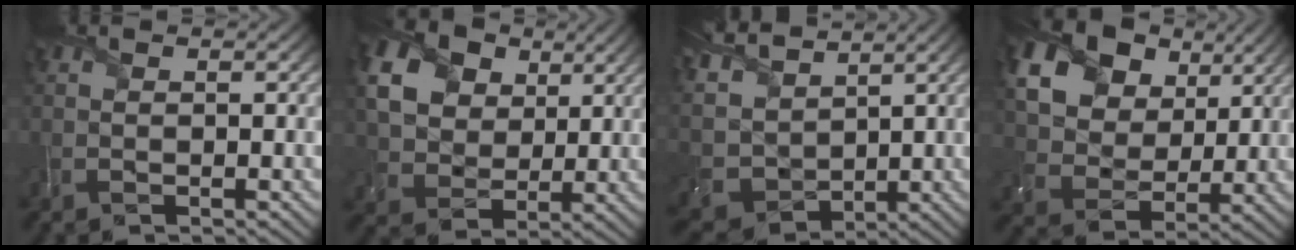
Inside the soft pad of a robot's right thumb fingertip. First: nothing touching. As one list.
[{"total": 11.7, "force": [4.8, 8.8, 6.1], "torque": [-0.181, 0.017, 0.097]}, {"total": 10.2, "force": [5.4, 6.4, 5.8], "torque": [-0.184, 0.023, 0.099]}, {"total": 17.8, "force": [9.1, 12.6, 8.7], "torque": [-0.239, 0.031, 0.213]}]